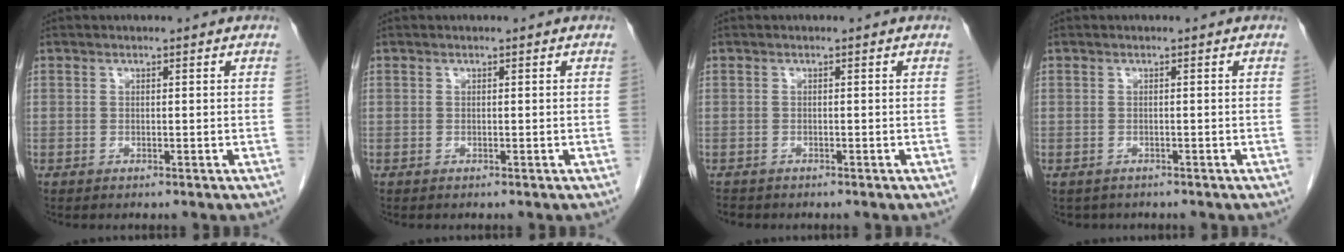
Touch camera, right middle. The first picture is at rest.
{"total": 0.0}
{"total": 1.4, "force": [-1.2, 0.7, 0.2], "torque": [-0.012, -0.002, -0.018]}
{"total": 1.9, "force": [-1.5, 1.1, 0.1], "torque": [-0.007, 0.001, -0.020]}